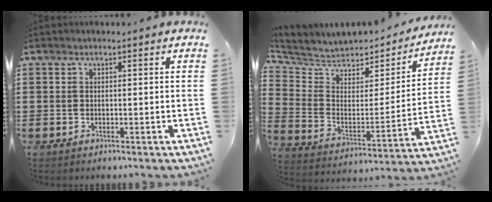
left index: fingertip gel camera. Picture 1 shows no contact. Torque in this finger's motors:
{"motor_torque": [2.09, -0.05, 0.68, 0.19]}